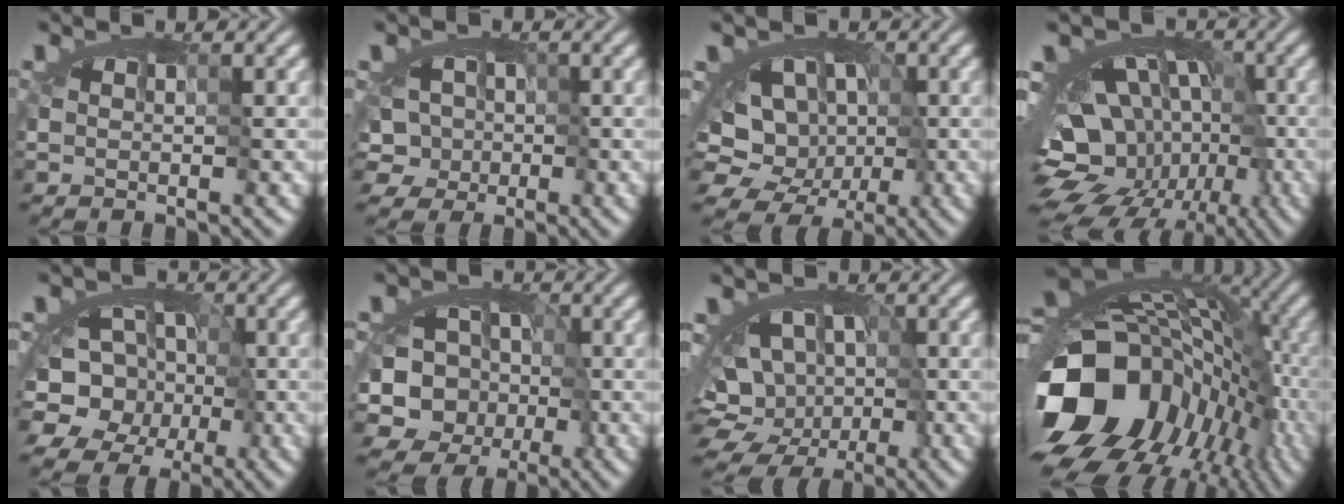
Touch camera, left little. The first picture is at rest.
{"total": 3.8, "force": [-1.2, 3.4, 1.1], "torque": [-0.003, 0.012, -0.039]}
{"total": 10.6, "force": [-2.1, 8.7, 5.6], "torque": [-0.053, 0.014, -0.056]}
{"total": 15.1, "force": [-6.6, 10.4, 8.7], "torque": [-0.113, -0.008, -0.095]}
{"total": 9.4, "force": [-5.4, 7.4, 2.2], "torque": [-0.008, -0.011, -0.103]}
{"total": 10.1, "force": [-5.6, 7.8, 3.0], "torque": [-0.023, -0.015, -0.092]}
{"total": 11.0, "force": [-3.1, 8.4, 6.5], "torque": [-0.065, 0.006, -0.063]}
{"total": 16.2, "force": [-7.5, 11.8, 8.3], "torque": [-0.158, -0.027, -0.127]}